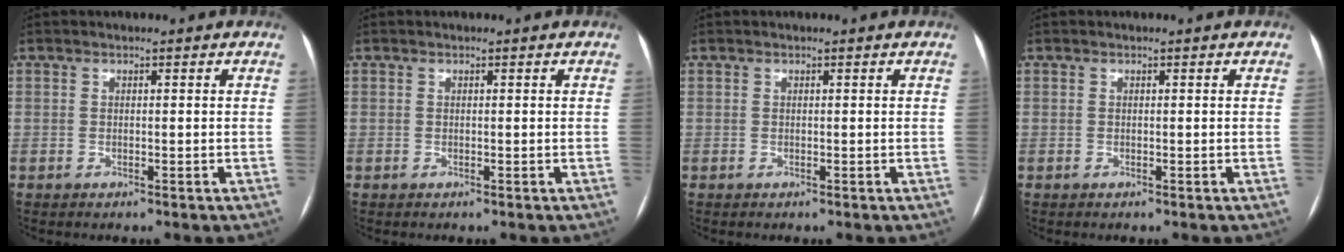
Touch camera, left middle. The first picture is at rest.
{"total": 0.0}
{"total": 0.0}
{"total": 0.0}